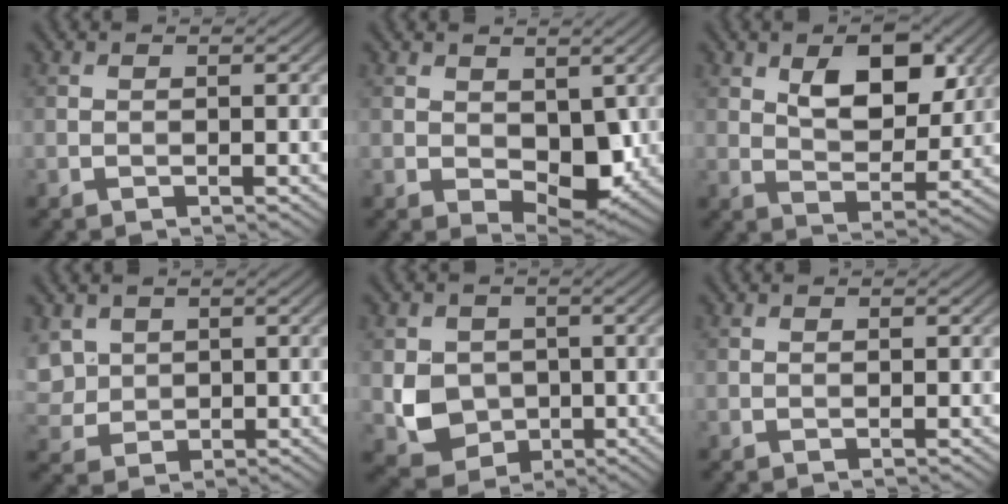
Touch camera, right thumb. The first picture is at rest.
{"total": 6.4, "force": [0.6, 4.1, 4.9], "torque": [-0.091, -0.015, 0.015]}
{"total": 8.3, "force": [3.3, 4.4, 6.2], "torque": [-0.103, -0.004, 0.052]}
{"total": 5.4, "force": [1.9, 4.3, 2.6], "torque": [-0.094, -0.001, 0.040]}
{"total": 5.9, "force": [-0.4, 5.3, 2.7], "torque": [-0.061, -0.014, -0.012]}
{"total": 0.0}